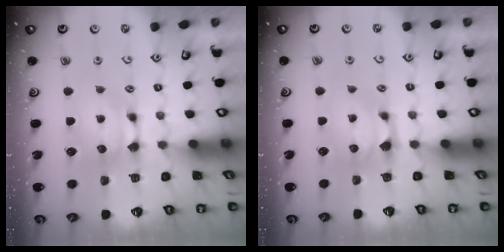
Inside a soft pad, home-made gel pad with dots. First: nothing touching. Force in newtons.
{"total": 0.9, "press": 0.5, "slide": 0.7}